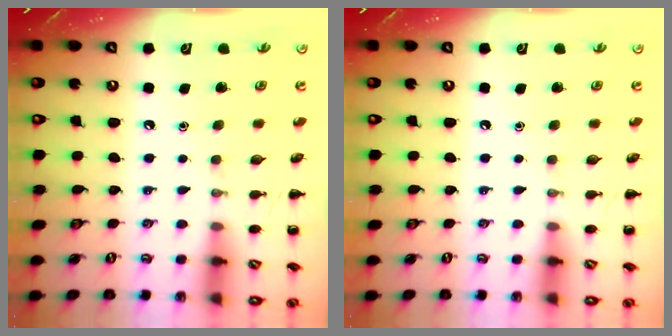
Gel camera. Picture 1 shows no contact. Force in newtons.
{"total": 0.0}